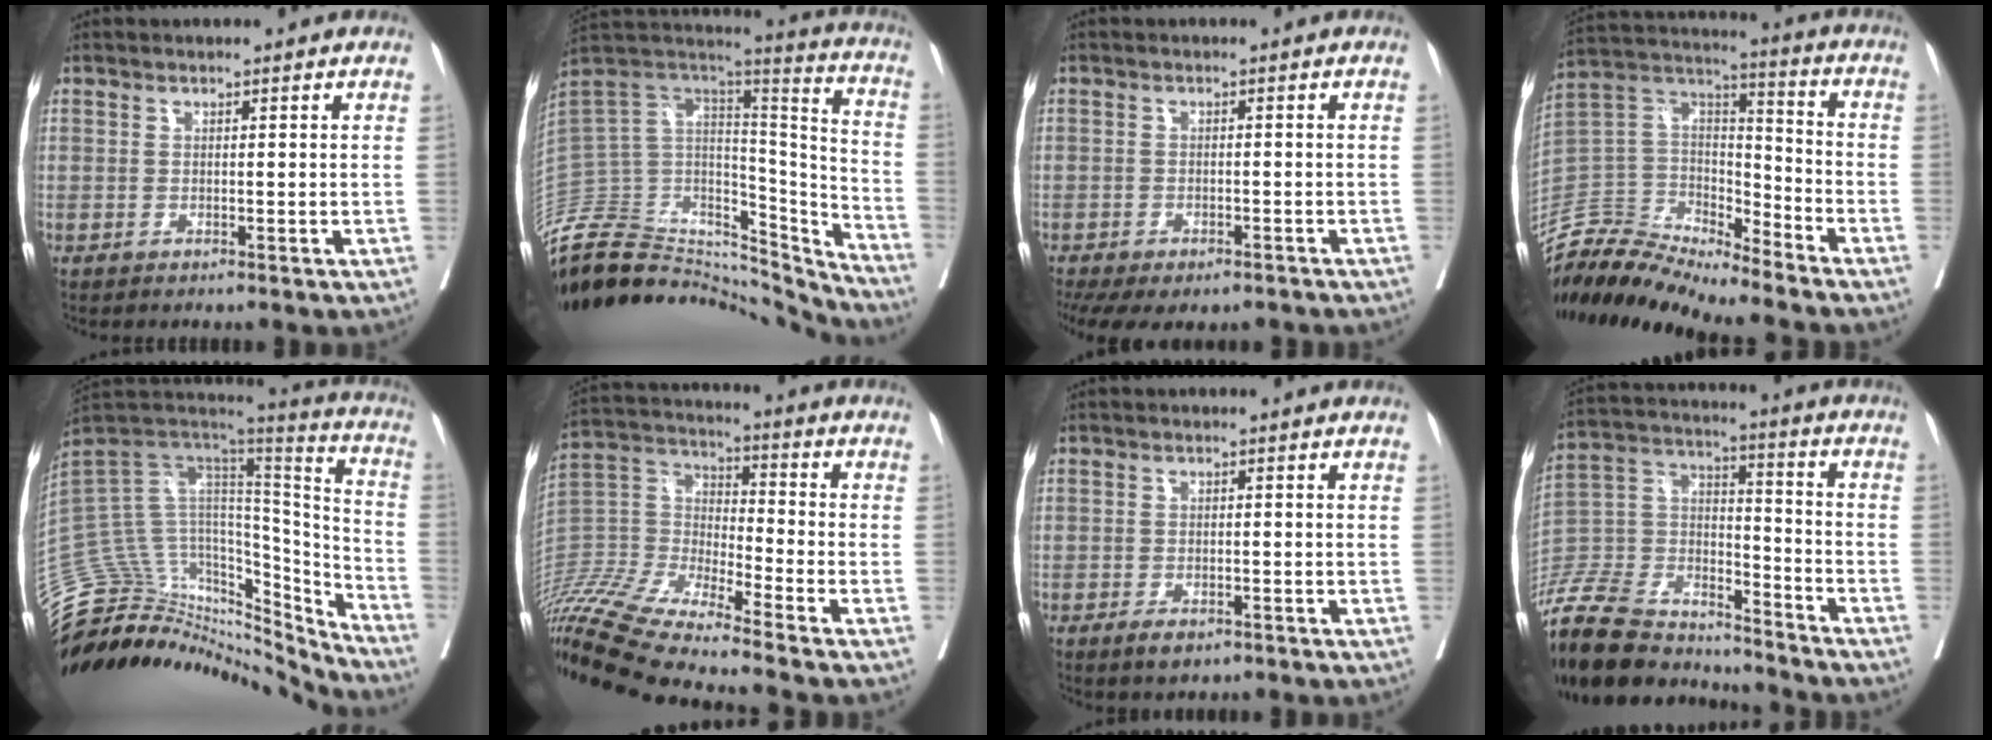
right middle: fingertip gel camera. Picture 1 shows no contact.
{"total": 36.2, "force": [-32.3, 10.6, 12.2], "torque": [-0.235, 0.001, -0.485]}
{"total": 11.6, "force": [-8.1, 6.0, 5.8], "torque": [-0.130, -0.012, -0.105]}
{"total": 17.4, "force": [-16.6, 2.7, 4.3], "torque": [-0.078, 0.044, -0.306]}
{"total": 34.7, "force": [-32.0, 8.6, 10.1], "torque": [-0.166, 0.022, -0.471]}
{"total": 18.8, "force": [-16.6, 0.1, 8.9], "torque": [-0.204, -0.003, -0.322]}
{"total": 2.5, "force": [-1.5, 1.1, 1.7], "torque": [-0.033, -0.004, -0.018]}
{"total": 24.9, "force": [-22.0, 7.2, 9.2], "torque": [-0.246, -0.011, -0.379]}